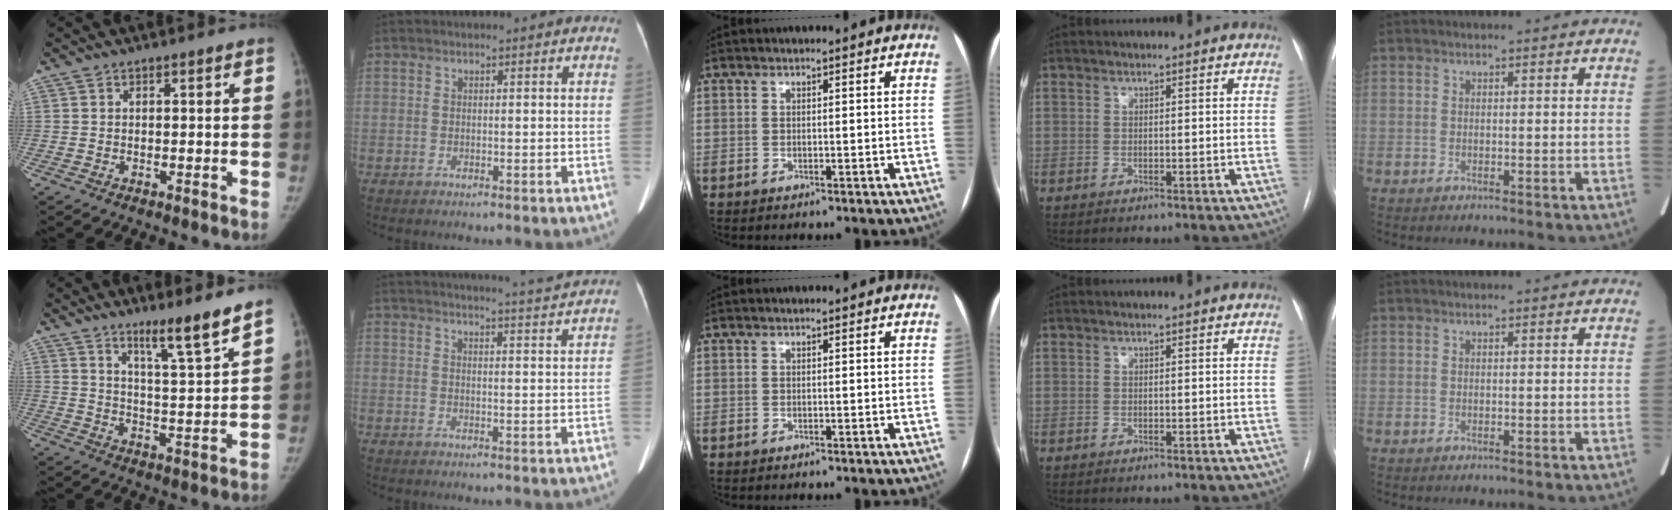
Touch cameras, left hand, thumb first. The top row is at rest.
{"thumb": {"total": 8.7, "force": [6.7, -0.2, 5.6], "torque": [-0.084, -0.059, 0.111]}, "index": {"total": 8.6, "force": [8.1, -1.9, 1.9], "torque": [-0.031, -0.020, 0.097]}}